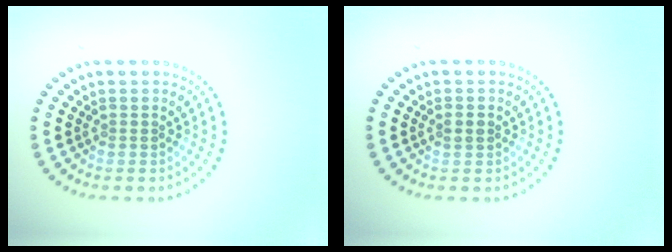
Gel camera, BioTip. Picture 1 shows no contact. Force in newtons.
{"total": 1.3, "press": 1.2, "slide": 0.3}